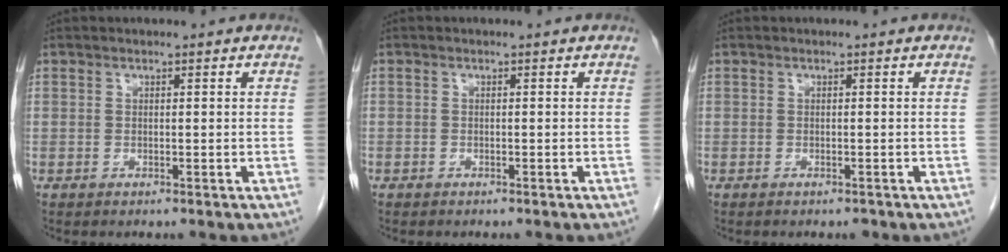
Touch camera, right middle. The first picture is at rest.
{"total": 0.6, "force": [-0.4, 0.5, 0.0], "torque": [-0.006, 0.005, -0.010]}
{"total": 0.6, "force": [-0.6, 0.1, 0.2], "torque": [-0.007, -0.002, -0.007]}